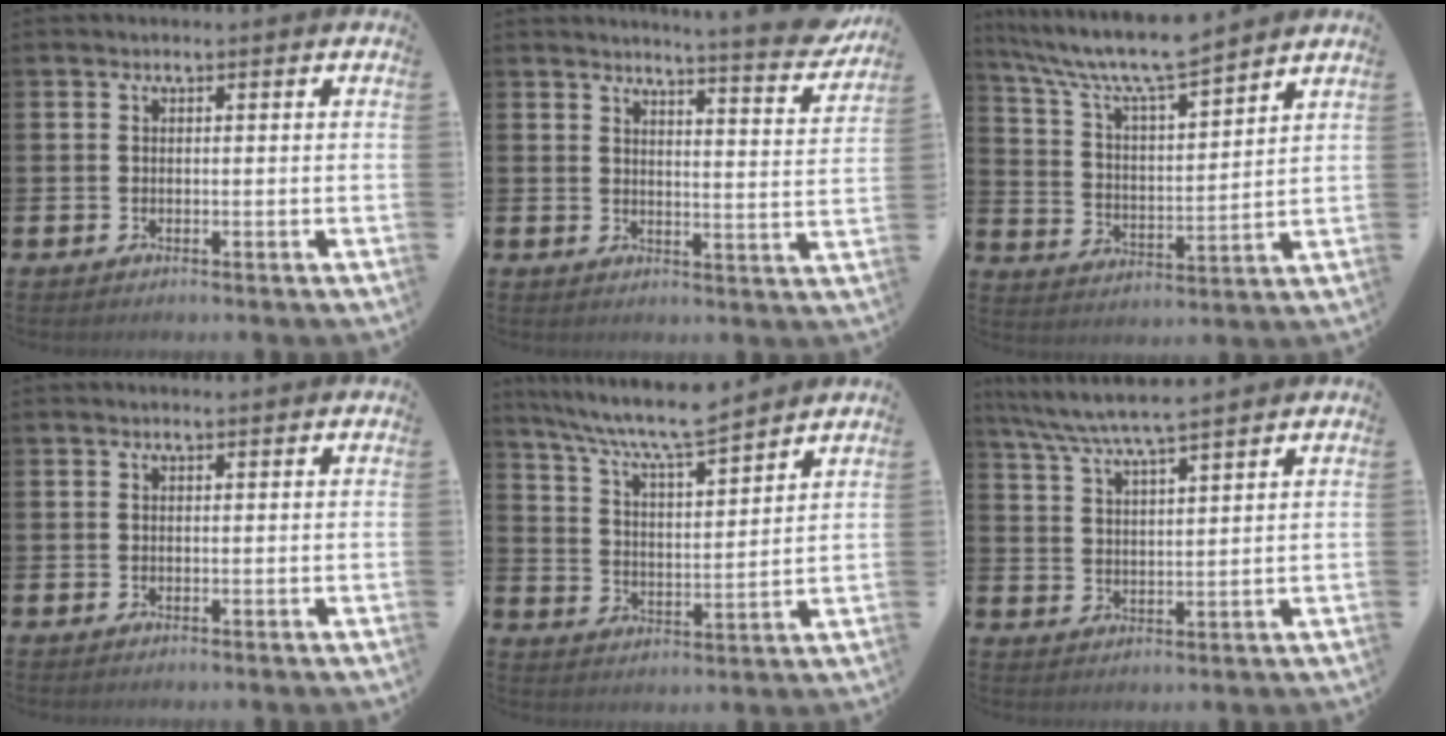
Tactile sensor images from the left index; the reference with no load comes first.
{"total": 5.9, "force": [5.6, -0.5, 1.8], "torque": [-0.022, -0.051, 0.089]}
{"total": 9.5, "force": [8.6, 1.0, 3.9], "torque": [-0.112, -0.050, 0.149]}
{"total": 0.5, "force": [0.5, 0.0, 0.2], "torque": [-0.002, 0.000, 0.008]}
{"total": 8.7, "force": [8.0, 0.7, 3.4], "torque": [-0.098, -0.048, 0.139]}
{"total": 6.5, "force": [6.1, 0.0, 2.2], "torque": [-0.065, -0.031, 0.108]}